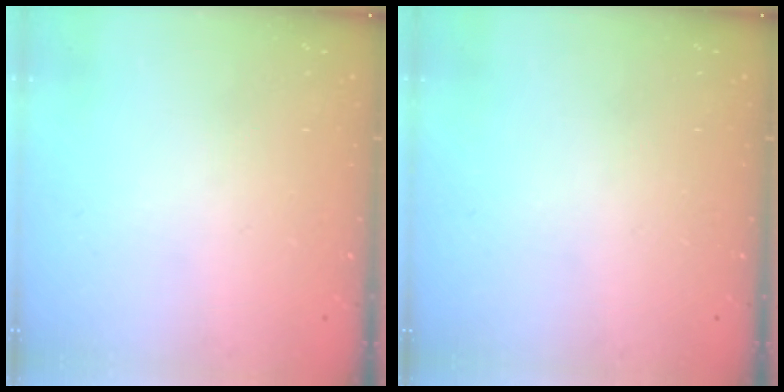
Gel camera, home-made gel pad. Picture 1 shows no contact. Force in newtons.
{"total": 0.0}